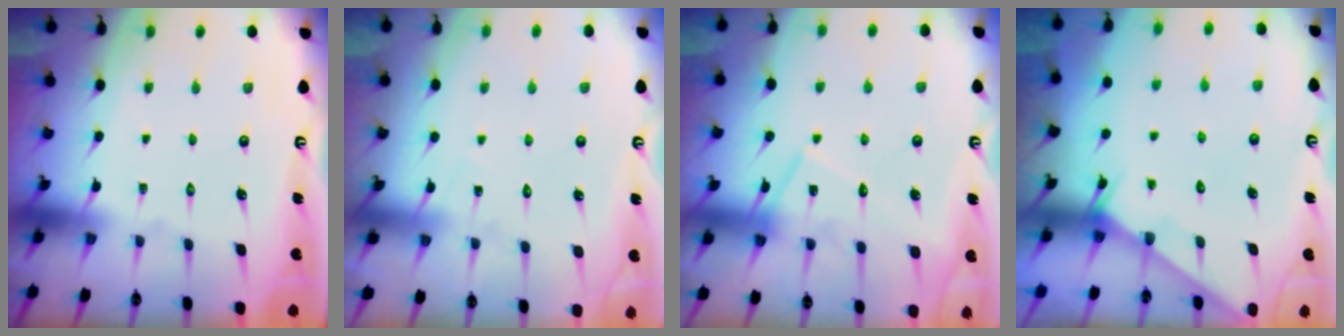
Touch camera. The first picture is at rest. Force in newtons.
{"total": 5.6, "press": 5.5, "slide": 0.4}
{"total": 14.1, "press": 14.1, "slide": 1.0}
{"total": 2.7, "press": 2.7, "slide": 0.2}